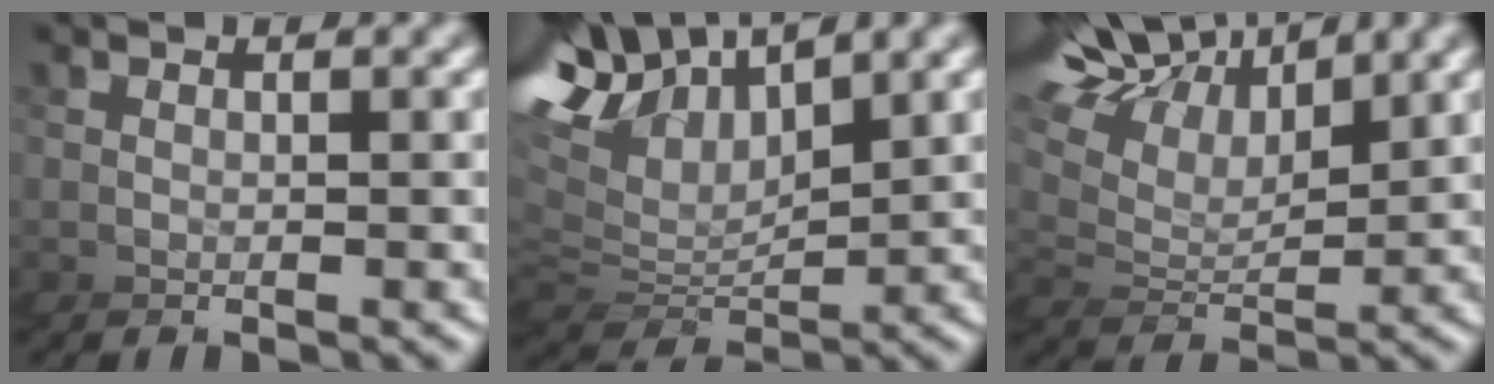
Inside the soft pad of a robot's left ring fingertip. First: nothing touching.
{"total": 6.2, "force": [2.8, 3.9, 3.8], "torque": [-0.113, 0.025, 0.028]}
{"total": 3.8, "force": [3.5, 1.3, 0.8], "torque": [-0.060, 0.032, 0.035]}